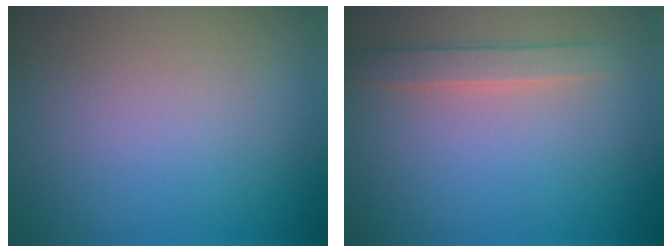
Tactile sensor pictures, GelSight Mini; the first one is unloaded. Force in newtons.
{"total": 2.2, "press": 2.2, "slide": 0.1}